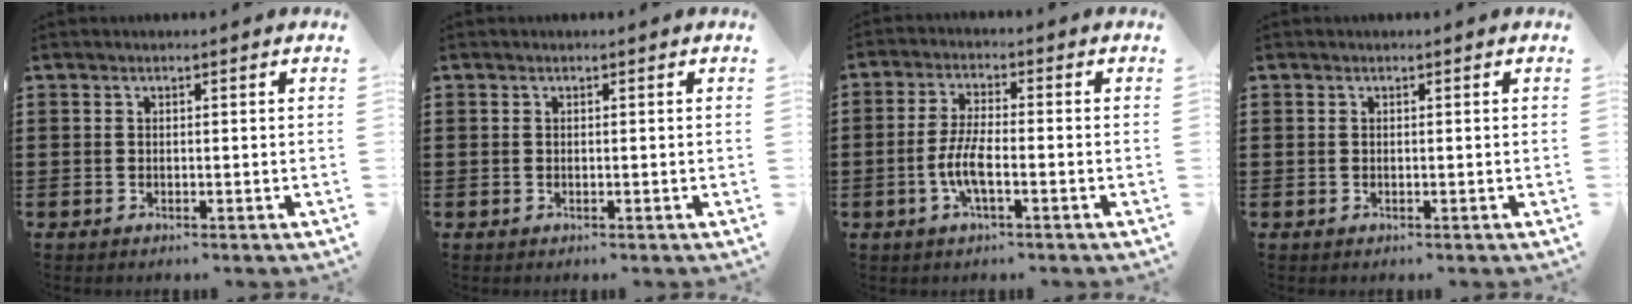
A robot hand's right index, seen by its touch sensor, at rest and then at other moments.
{"total": 0.0}
{"total": 5.4, "force": [-1.8, 1.4, 4.9], "torque": [-0.117, -0.008, -0.042]}
{"total": 0.0}